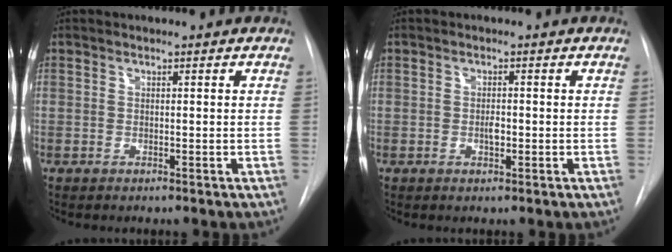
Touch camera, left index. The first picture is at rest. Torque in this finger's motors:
{"motor_torque": [0.38, 0.20, 0.00, 0.01]}